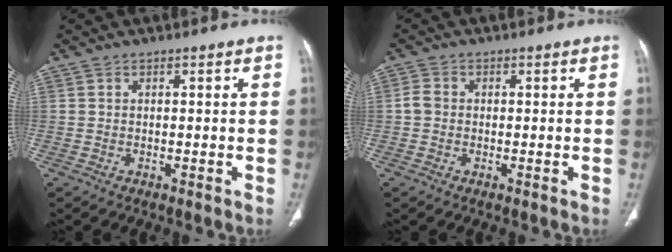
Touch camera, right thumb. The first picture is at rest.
{"total": 2.3, "force": [-0.2, 2.0, 1.2], "torque": [-0.018, 0.007, -0.008]}